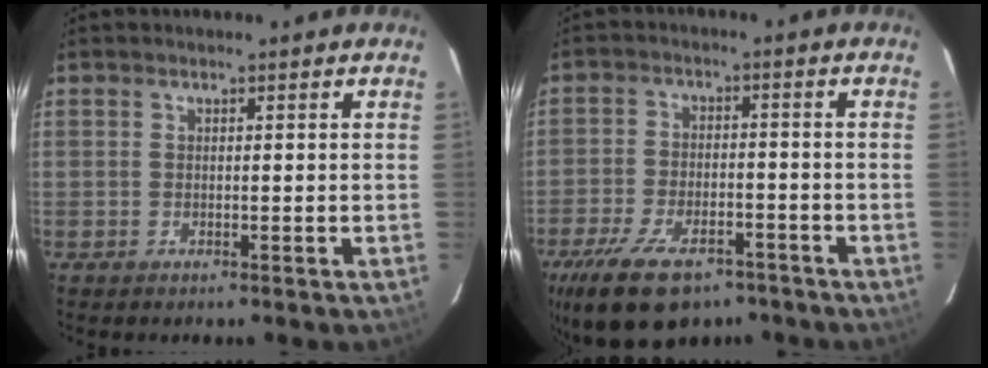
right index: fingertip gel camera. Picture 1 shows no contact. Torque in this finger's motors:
{"motor_torque": [1.44, -0.69, 0.66, 0.15]}